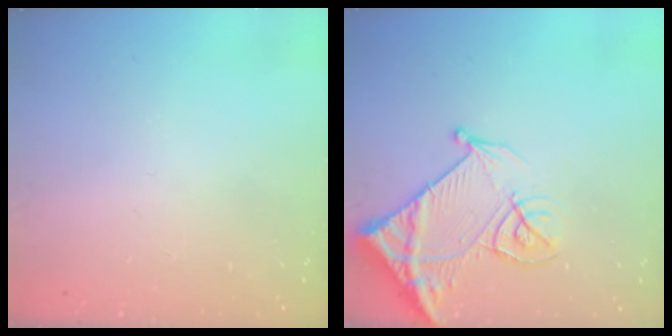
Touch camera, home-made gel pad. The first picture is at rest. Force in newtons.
{"total": 13.7, "press": 13.6, "slide": 1.6}